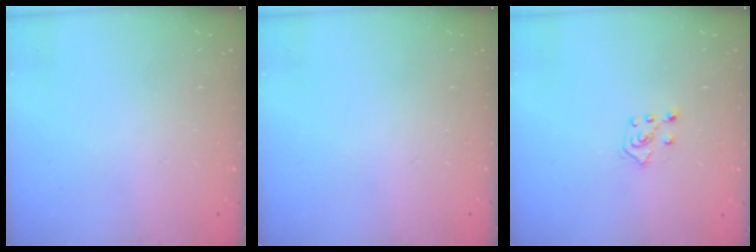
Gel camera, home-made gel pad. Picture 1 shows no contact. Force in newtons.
{"total": 0.0}
{"total": 5.0, "press": 4.9, "slide": 0.8}